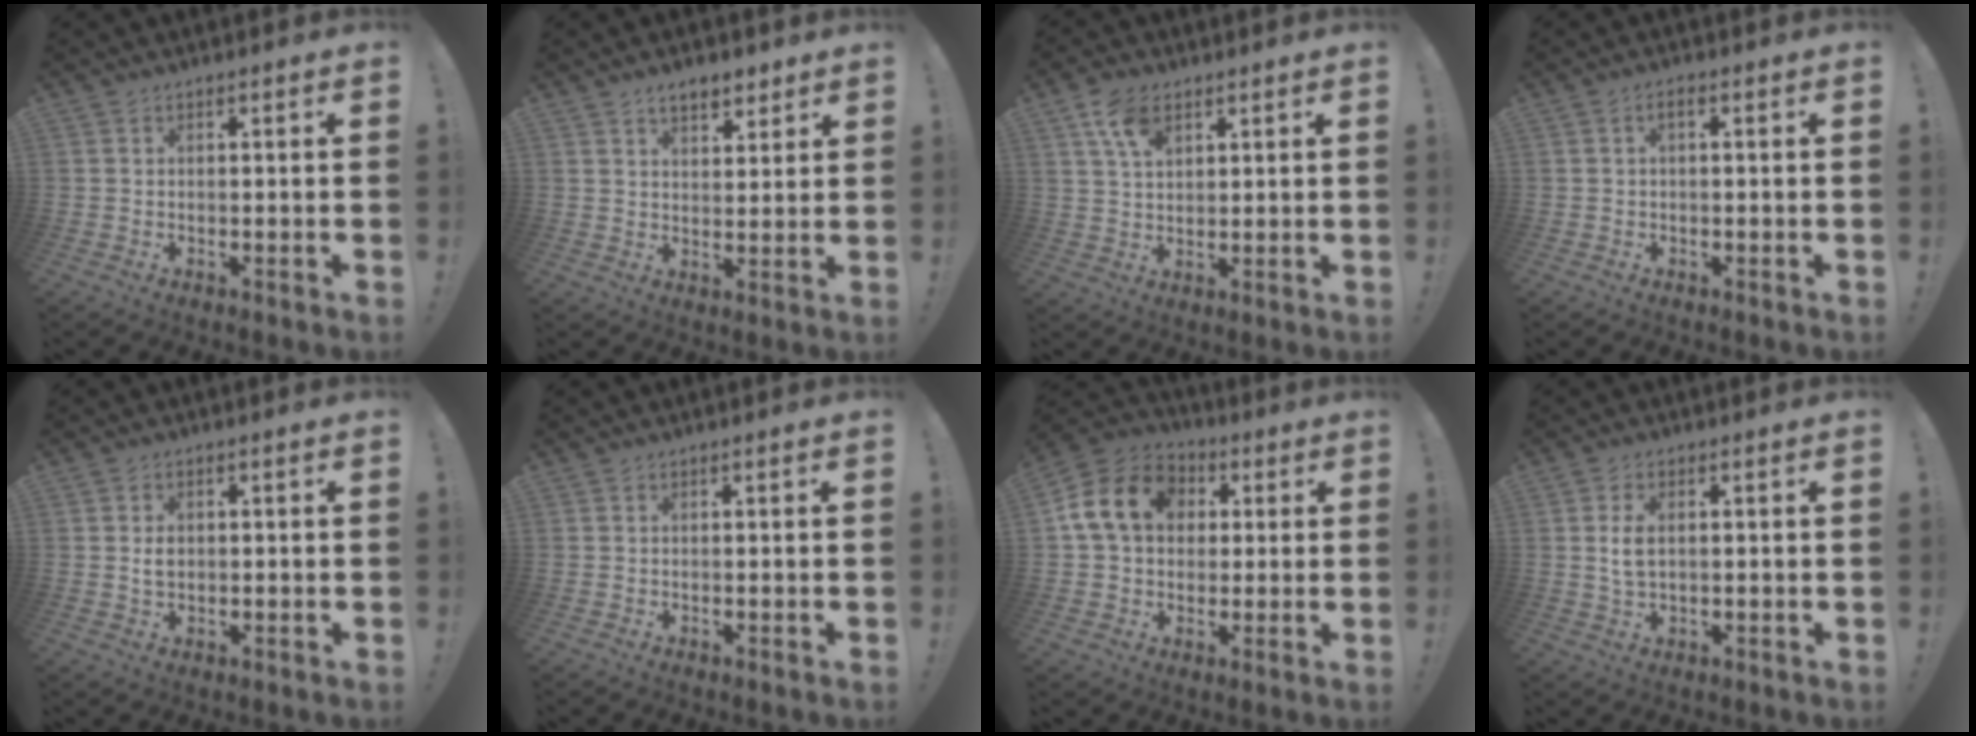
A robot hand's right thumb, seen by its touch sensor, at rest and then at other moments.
{"total": 6.0, "force": [4.3, 3.2, 2.7], "torque": [-0.032, -0.020, 0.076]}
{"total": 8.0, "force": [4.4, 4.8, 4.7], "torque": [-0.086, -0.008, 0.084]}
{"total": 1.4, "force": [-0.1, 0.3, 1.3], "torque": [-0.026, 0.004, -0.002]}
{"total": 2.5, "force": [0.4, 2.0, 1.4], "torque": [-0.012, 0.000, 0.004]}
{"total": 0.0}
{"total": 16.0, "force": [4.0, 12.3, 9.5], "torque": [-0.160, 0.014, 0.081]}
{"total": 4.2, "force": [0.7, 2.4, 3.4], "torque": [-0.062, -0.004, 0.006]}